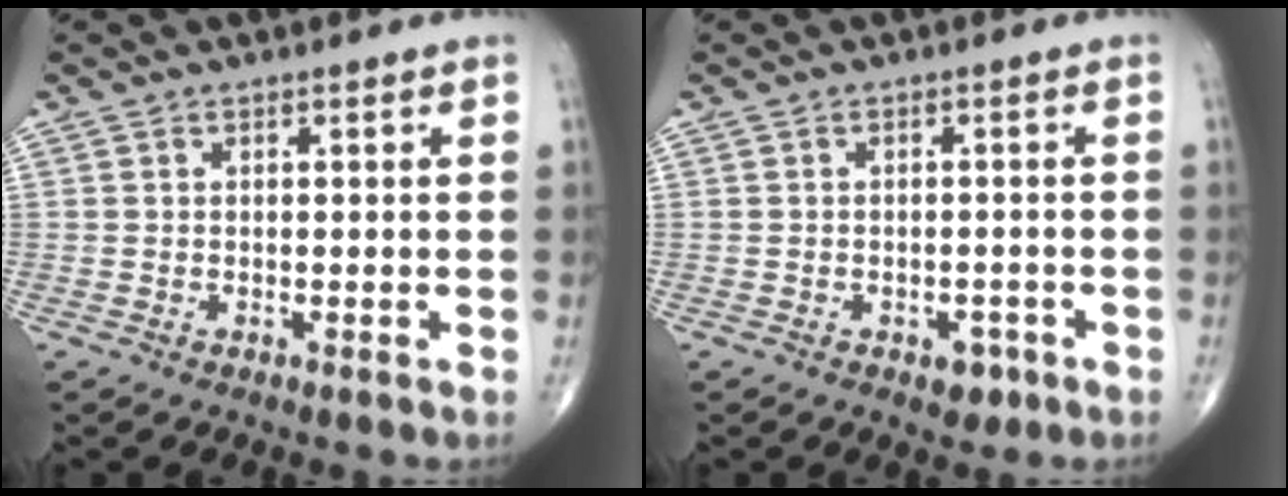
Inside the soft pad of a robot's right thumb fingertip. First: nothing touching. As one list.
[{"total": 2.9, "force": [-1.5, 1.8, 1.7], "torque": [-0.006, 0.007, -0.016]}]